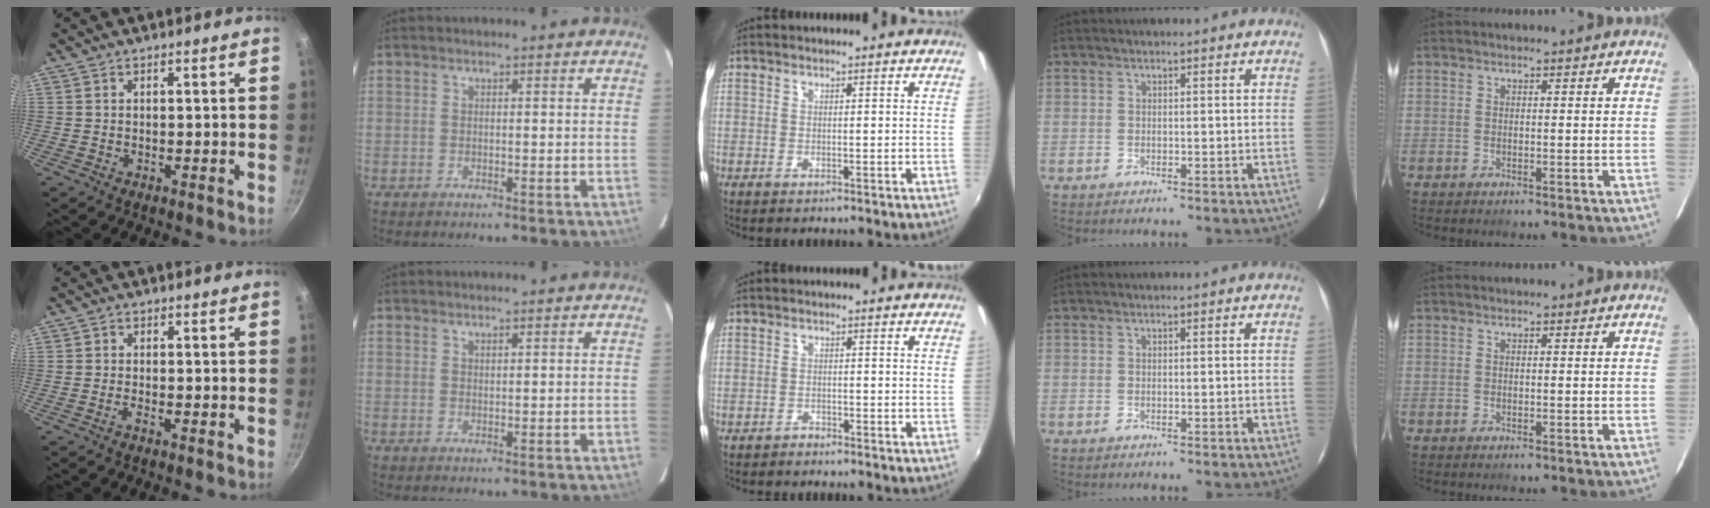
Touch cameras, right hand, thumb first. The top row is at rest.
{"thumb": {"total": 1.1, "force": [-0.7, 0.3, 0.9], "torque": [-0.022, 0.005, -0.019]}, "index": {"total": 0.8, "force": [0.8, 0.2, 0.2], "torque": [-0.004, 0.001, 0.015]}, "middle": {"total": 1.4, "force": [-1.3, -0.5, -0.3], "torque": [0.002, -0.004, -0.023]}}